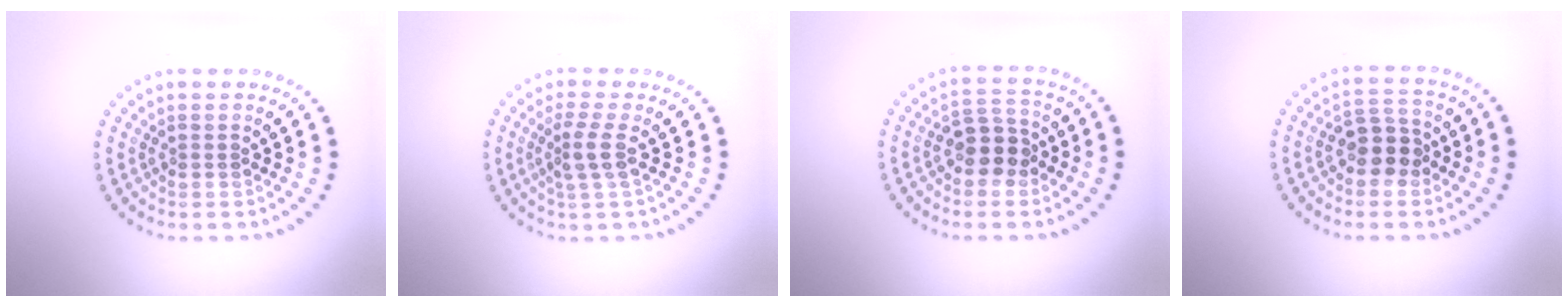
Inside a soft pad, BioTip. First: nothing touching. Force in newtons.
{"total": 2.4, "press": 1.8, "slide": 1.6}
{"total": 3.4, "press": 3.2, "slide": 1.0}
{"total": 3.4, "press": 3.2, "slide": 1.0}